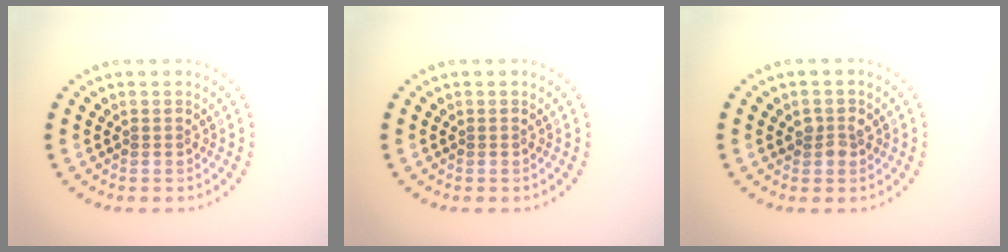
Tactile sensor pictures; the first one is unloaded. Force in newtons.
{"total": 0.0}
{"total": 1.4, "press": 1.3, "slide": 0.4}